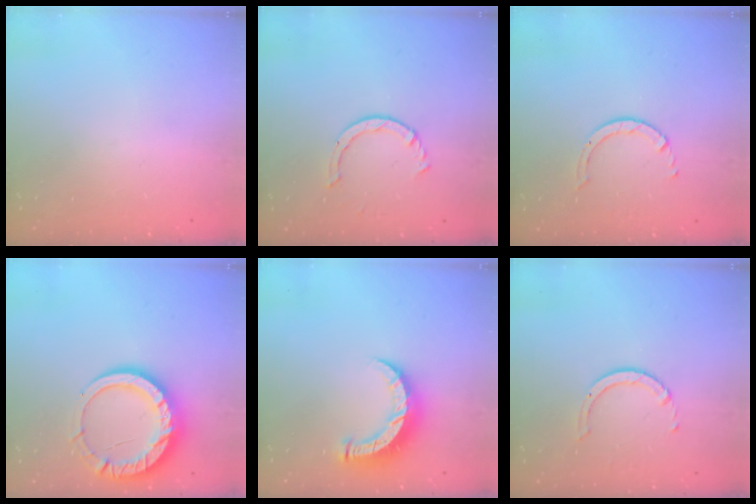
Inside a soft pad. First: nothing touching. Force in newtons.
{"total": 2.3, "press": 2.3, "slide": 0.2}
{"total": 2.5, "press": 2.4, "slide": 0.3}
{"total": 13.6, "press": 13.6, "slide": 1.2}
{"total": 9.2, "press": 9.1, "slide": 0.6}
{"total": 2.5, "press": 2.4, "slide": 0.3}